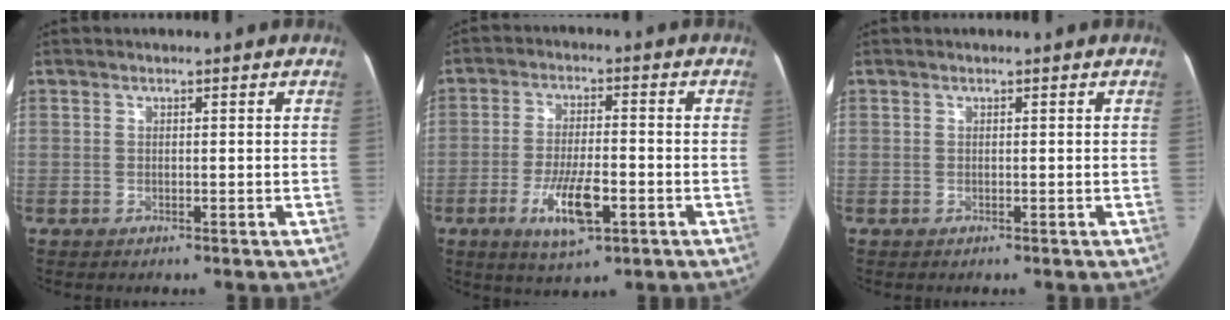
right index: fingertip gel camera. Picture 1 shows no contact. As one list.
[{"total": 8.5, "force": [-3.4, 2.3, 7.5], "torque": [-0.141, -0.012, -0.057]}, {"total": 0.0}]